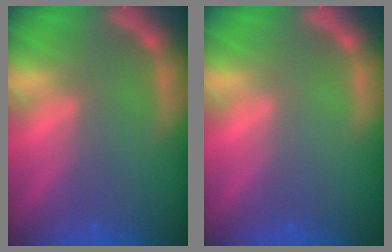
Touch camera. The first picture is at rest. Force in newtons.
{"total": 0.0}